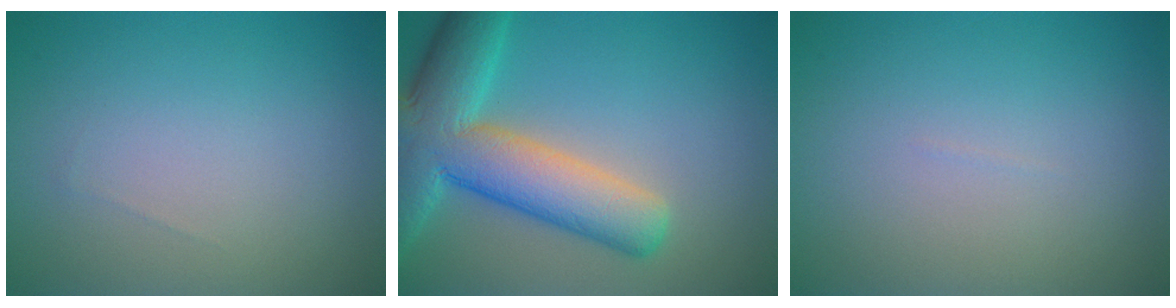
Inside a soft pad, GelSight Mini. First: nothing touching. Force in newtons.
{"total": 10.2, "press": 10.2, "slide": 0.7}
{"total": 0.0}